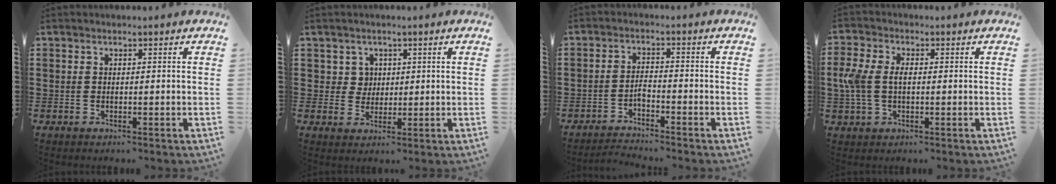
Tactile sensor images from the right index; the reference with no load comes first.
{"total": 2.8, "force": [1.0, 2.6, 0.6], "torque": [-0.026, 0.010, 0.017]}
{"total": 2.4, "force": [-2.1, 0.3, 1.0], "torque": [-0.023, 0.004, -0.046]}
{"total": 4.8, "force": [-0.1, 3.0, 3.7], "torque": [-0.103, 0.000, -0.010]}